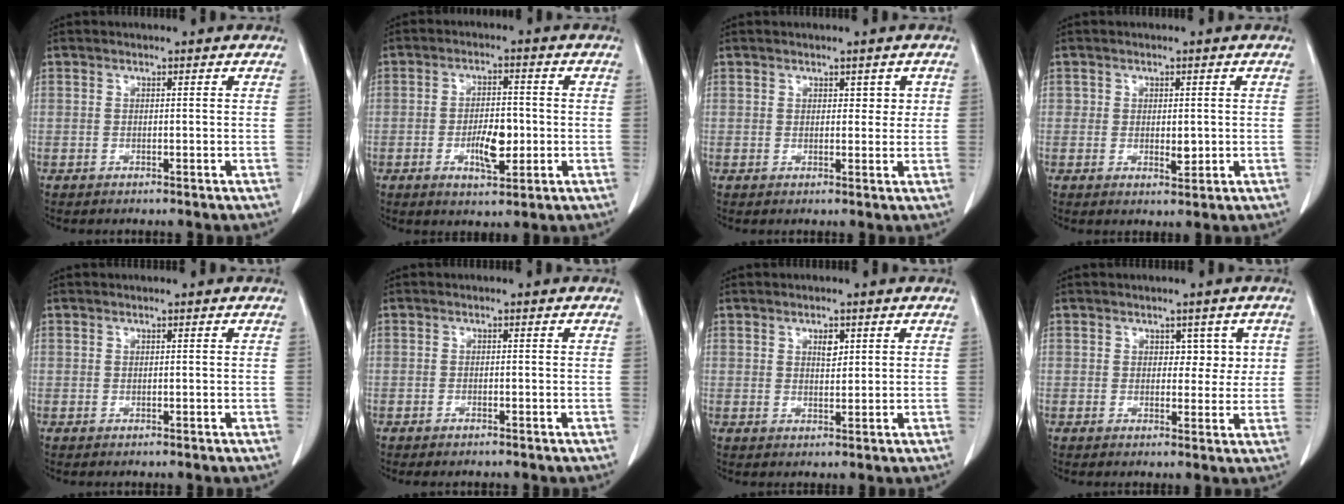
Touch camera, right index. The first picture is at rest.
{"total": 5.8, "force": [-1.4, 2.2, 5.2], "torque": [-0.091, -0.002, -0.020]}
{"total": 2.1, "force": [0.7, 1.4, 1.4], "torque": [-0.009, 0.003, 0.009]}
{"total": 2.2, "force": [-0.1, 1.3, 1.7], "torque": [-0.020, -0.003, 0.000]}
{"total": 0.0}
{"total": 1.0, "force": [-0.9, 0.2, 0.5], "torque": [-0.012, -0.002, -0.012]}
{"total": 2.2, "force": [1.0, 1.1, 1.6], "torque": [-0.025, -0.003, 0.018]}
{"total": 3.5, "force": [1.1, 2.3, 2.4], "torque": [-0.015, 0.004, 0.015]}